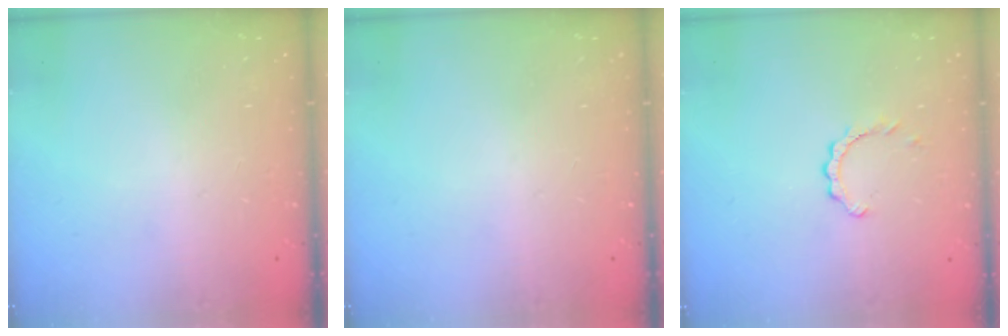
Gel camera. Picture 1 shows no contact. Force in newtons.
{"total": 0.0}
{"total": 2.0, "press": 2.0, "slide": 0.2}